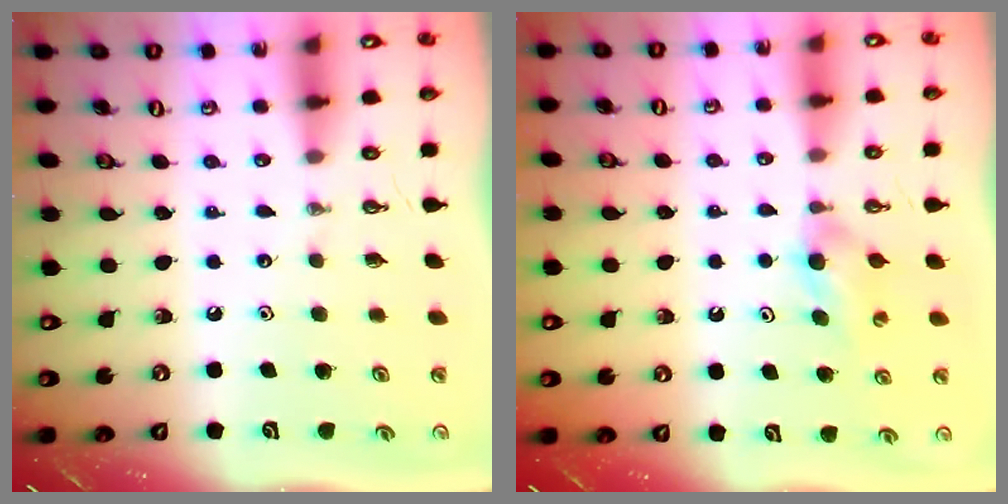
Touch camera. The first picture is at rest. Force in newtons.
{"total": 4.5, "press": 4.4, "slide": 0.9}